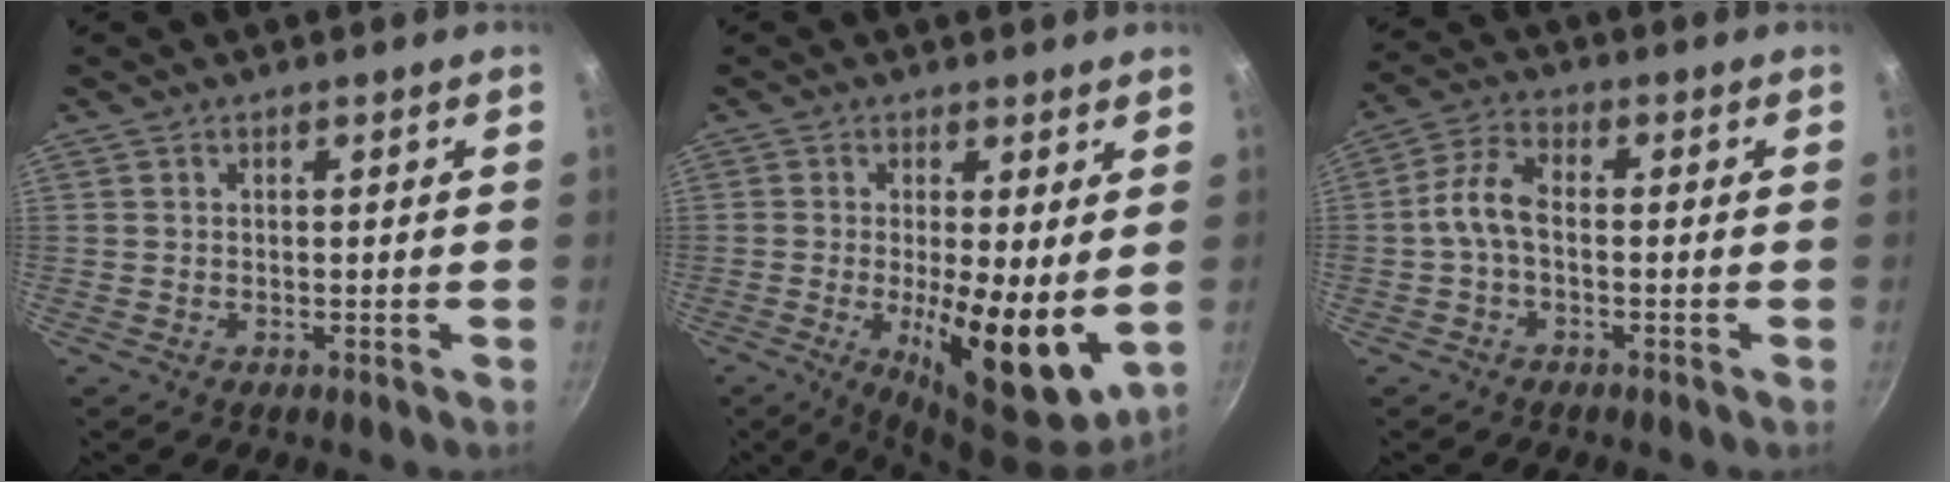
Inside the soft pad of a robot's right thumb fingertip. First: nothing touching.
{"total": 12.8, "force": [-0.6, 3.8, 12.2], "torque": [-0.178, -0.026, -0.003]}
{"total": 6.3, "force": [-1.2, 3.1, 5.3], "torque": [-0.117, 0.029, -0.034]}